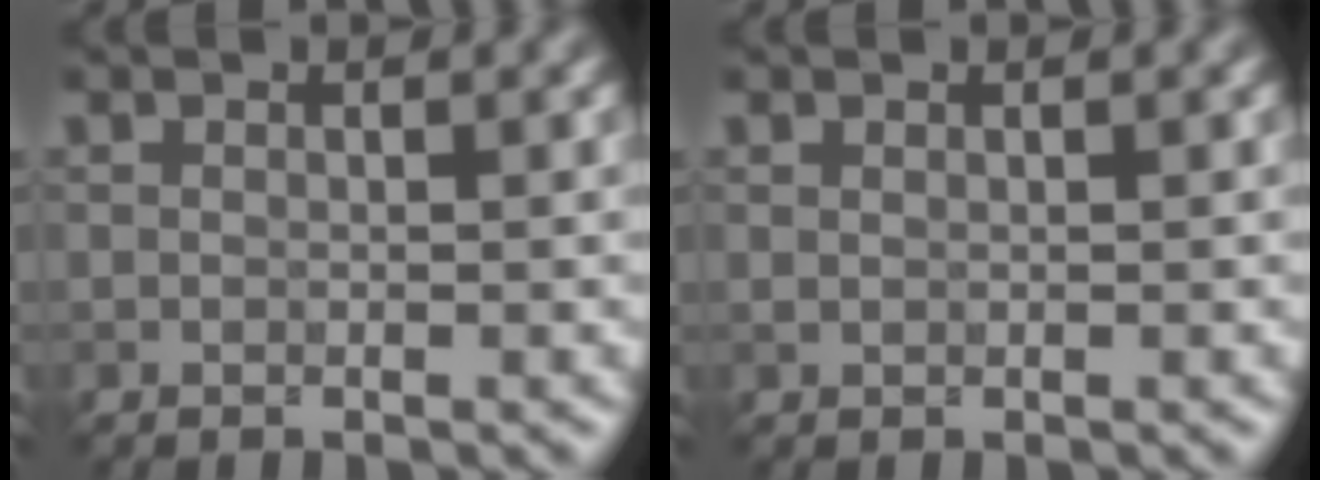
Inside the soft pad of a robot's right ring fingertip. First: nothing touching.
{"total": 0.0}